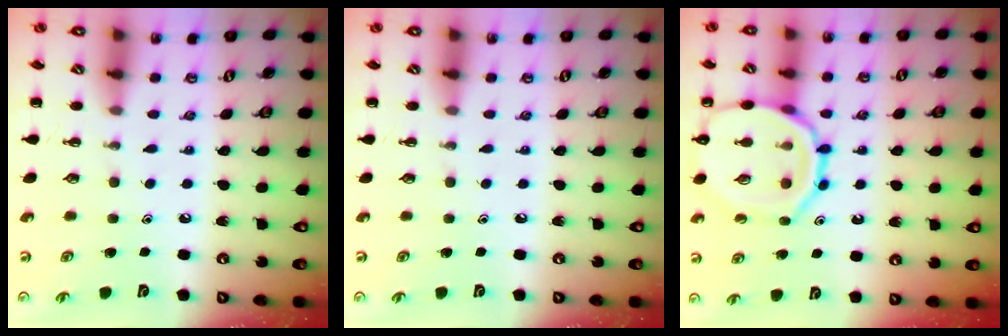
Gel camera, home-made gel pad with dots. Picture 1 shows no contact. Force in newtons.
{"total": 0.0}
{"total": 15.2, "press": 15.1, "slide": 1.3}